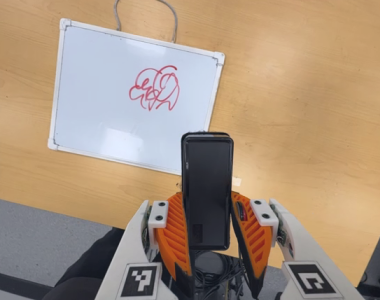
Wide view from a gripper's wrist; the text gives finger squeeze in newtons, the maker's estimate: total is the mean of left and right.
{"total": 4.9, "left": 3.4, "right": 6.5}